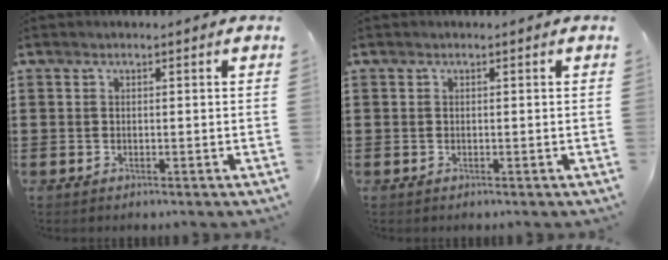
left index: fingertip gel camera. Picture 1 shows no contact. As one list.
[{"total": 0.0}]